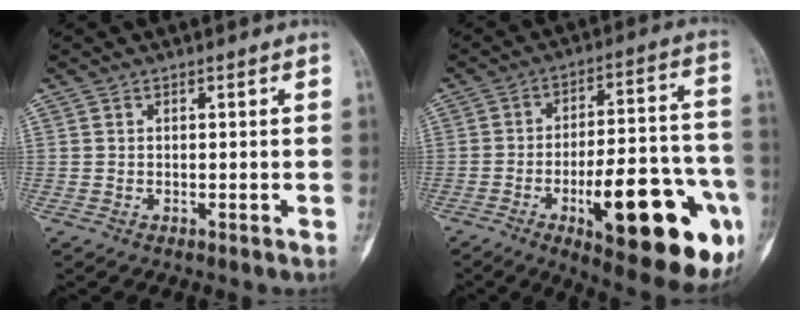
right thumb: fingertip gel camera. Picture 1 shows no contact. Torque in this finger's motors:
{"motor_torque": [1.39, 2.31, 1.95, -0.82, 0.23]}